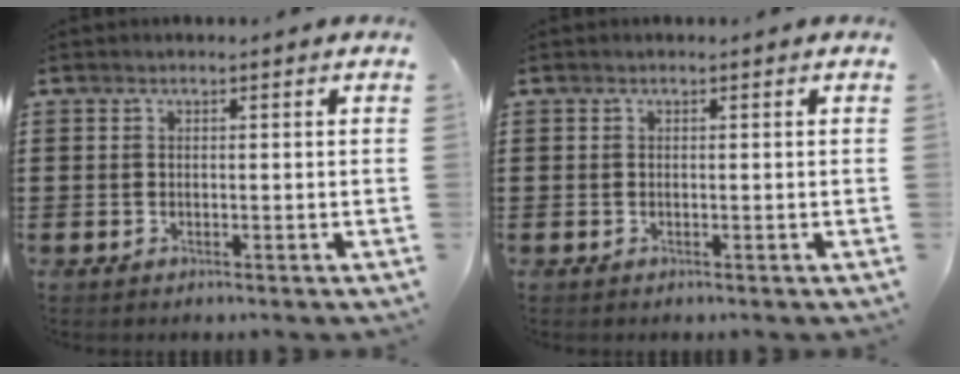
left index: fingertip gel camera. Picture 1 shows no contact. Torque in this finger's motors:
{"motor_torque": [-0.04, -0.04, 0.00, 0.00]}